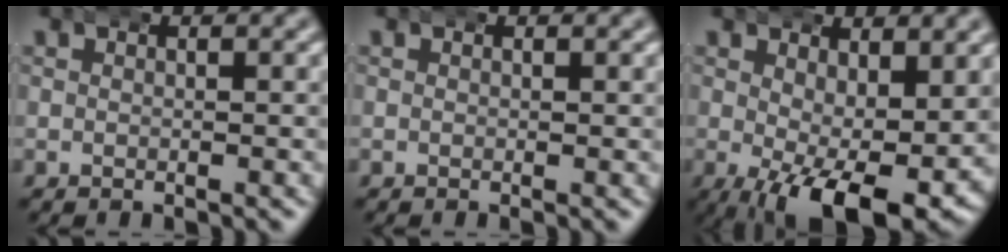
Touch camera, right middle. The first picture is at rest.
{"total": 0.0}
{"total": 8.1, "force": [-3.0, 2.9, 7.0], "torque": [-0.116, -0.048, -0.025]}